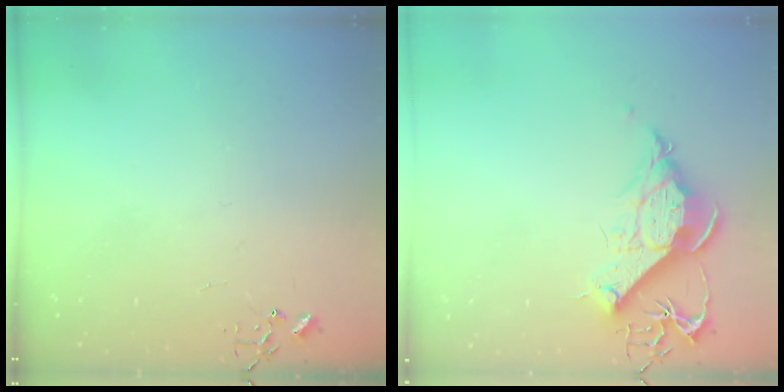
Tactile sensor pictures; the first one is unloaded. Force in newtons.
{"total": 12.9, "press": 12.8, "slide": 1.5}